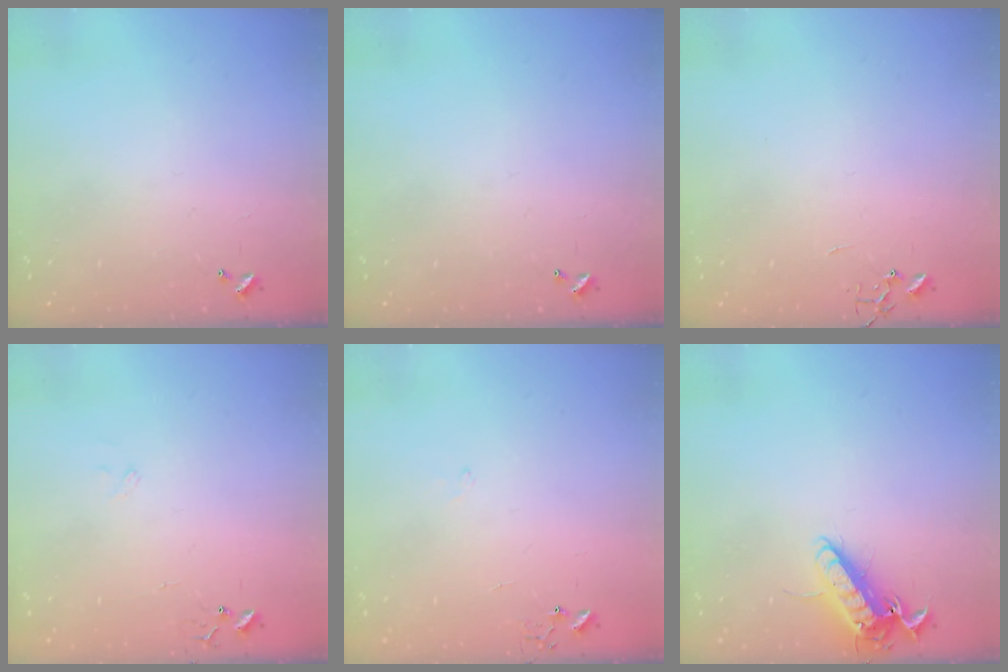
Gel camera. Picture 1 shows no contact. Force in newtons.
{"total": 0.0}
{"total": 0.0}
{"total": 7.6, "press": 7.6, "slide": 0.5}
{"total": 5.8, "press": 5.8, "slide": 0.7}
{"total": 13.5, "press": 13.5, "slide": 1.2}